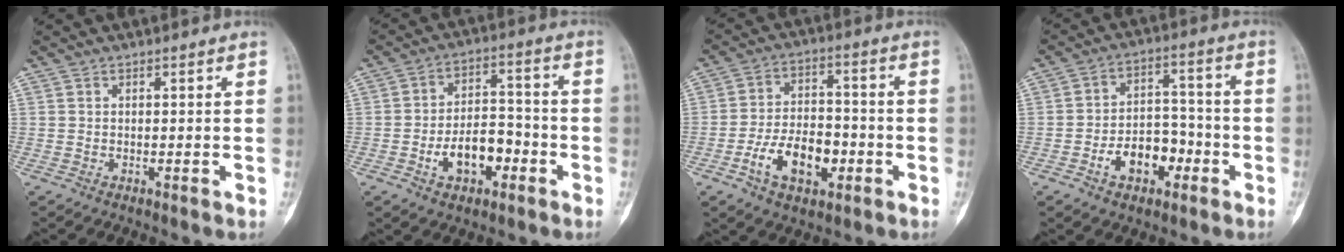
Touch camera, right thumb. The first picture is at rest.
{"total": 10.2, "force": [-3.8, 6.1, 7.2], "torque": [-0.097, 0.039, -0.062]}
{"total": 11.9, "force": [-4.3, 6.9, 8.6], "torque": [-0.129, 0.028, -0.073]}
{"total": 10.1, "force": [-4.2, 6.6, 6.4], "torque": [-0.071, 0.045, -0.069]}